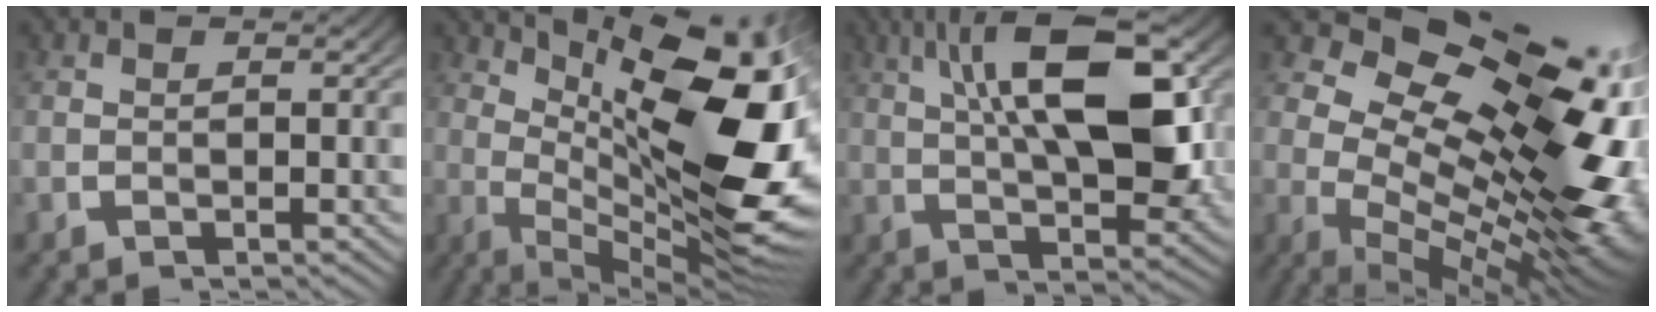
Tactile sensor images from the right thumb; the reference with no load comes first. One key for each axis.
{"total": 21.4, "fx": 0.9, "fy": 12.0, "fz": 17.8, "tx": -0.269, "ty": -0.054, "tz": 0.043}
{"total": 12.4, "fx": 2.5, "fy": 5.5, "fz": 10.9, "tx": -0.166, "ty": -0.009, "tz": 0.043}
{"total": 24.8, "fx": -0.1, "fy": 15.0, "fz": 19.8, "tx": -0.285, "ty": -0.058, "tz": 0.021}